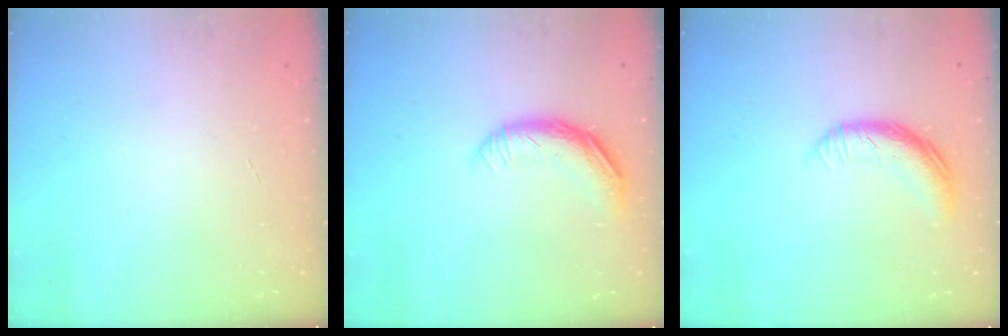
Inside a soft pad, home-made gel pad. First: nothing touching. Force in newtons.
{"total": 10.8, "press": 10.5, "slide": 2.3}
{"total": 10.6, "press": 10.6, "slide": 0.4}